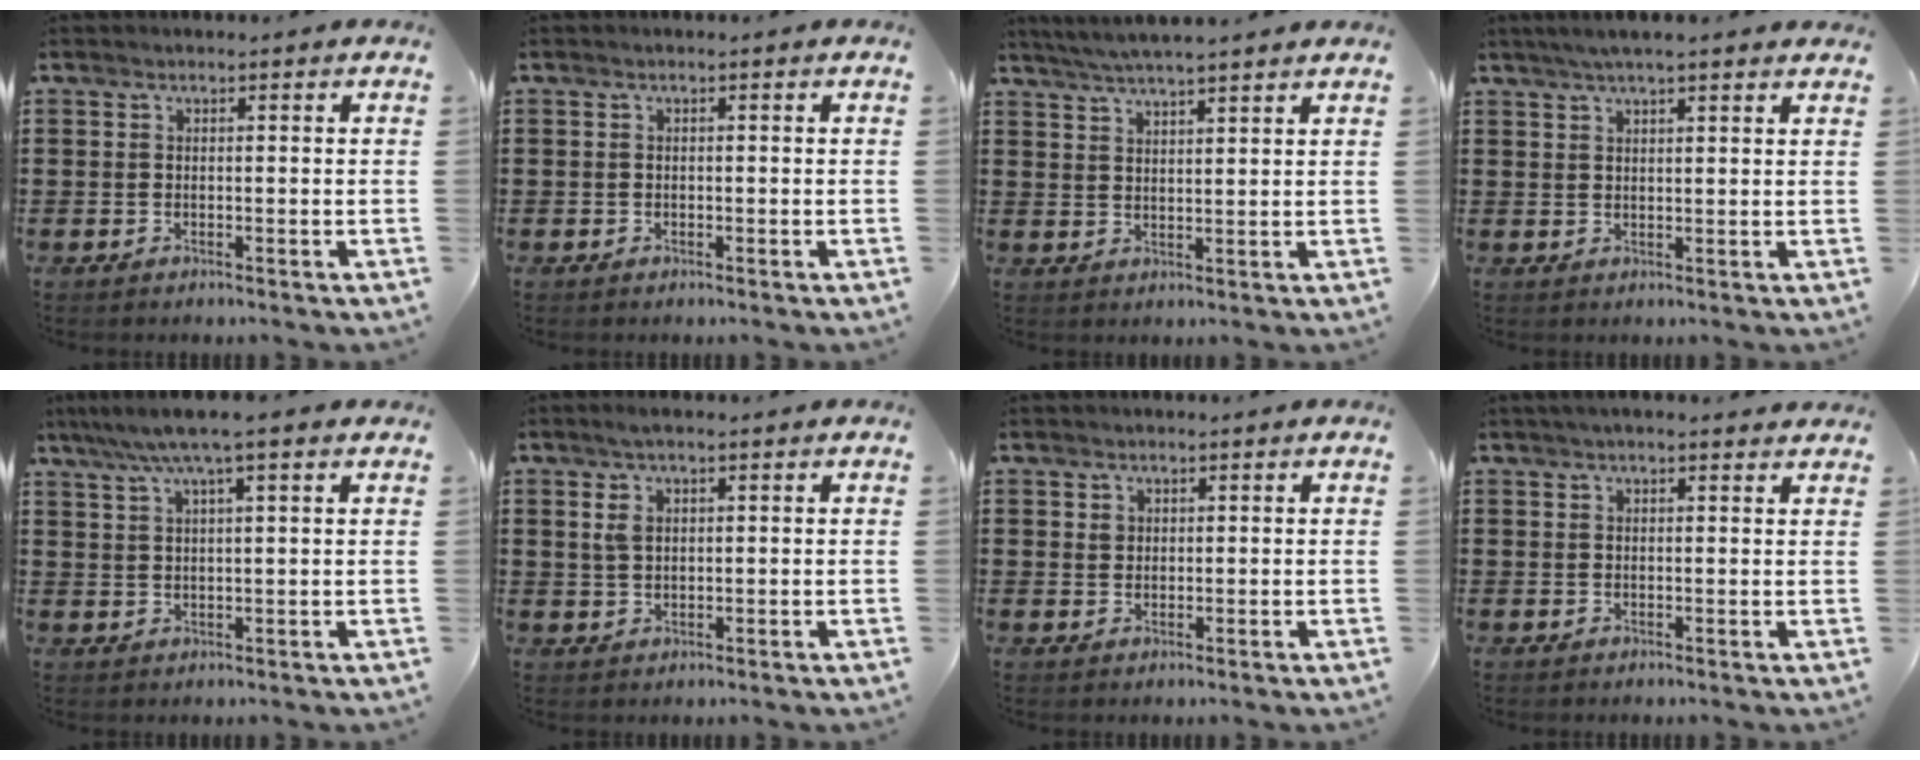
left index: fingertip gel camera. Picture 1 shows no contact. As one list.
[{"total": 0.5, "force": [-0.2, 0.5, 0.0], "torque": [-0.001, 0.004, -0.006]}, {"total": 3.8, "force": [3.5, -0.5, 1.4], "torque": [-0.036, -0.010, 0.062]}, {"total": 3.3, "force": [2.7, 0.2, 1.9], "torque": [-0.042, 0.003, 0.049]}, {"total": 5.2, "force": [3.5, 0.0, 3.8], "torque": [-0.082, -0.003, 0.059]}, {"total": 3.2, "force": [1.3, 1.5, 2.5], "torque": [-0.053, 0.008, 0.021]}, {"total": 1.3, "force": [0.7, 1.1, 0.3], "torque": [-0.009, 0.003, 0.015]}, {"total": 1.7, "force": [1.4, 0.3, 0.9], "torque": [-0.019, 0.003, 0.026]}]